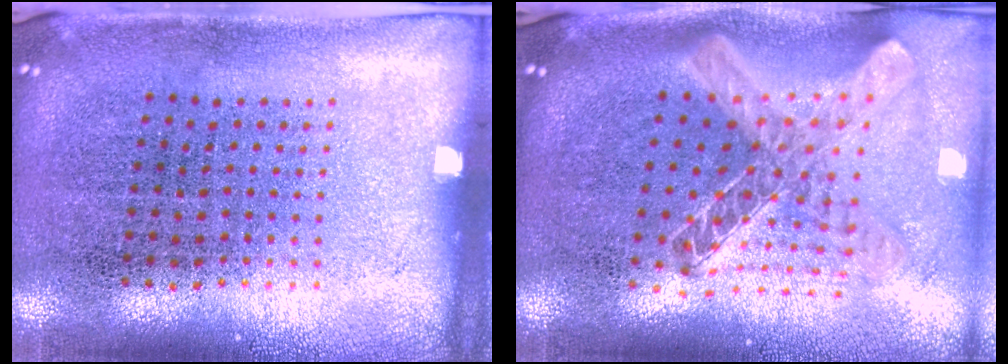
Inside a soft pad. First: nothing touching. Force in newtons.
{"total": 1.5, "press": 1.3, "slide": 0.6}